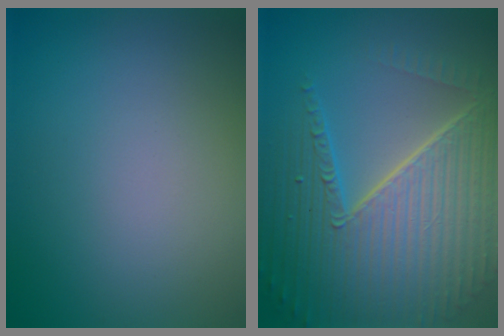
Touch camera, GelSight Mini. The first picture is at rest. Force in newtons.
{"total": 10.2, "press": 6.5, "slide": 7.9}